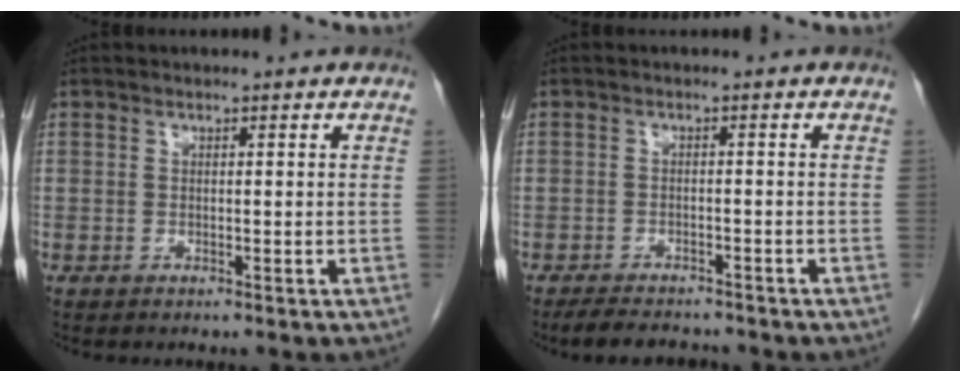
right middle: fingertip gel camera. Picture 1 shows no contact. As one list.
[{"total": 5.8, "force": [-5.2, 1.7, 2.0], "torque": [-0.030, -0.008, -0.079]}]